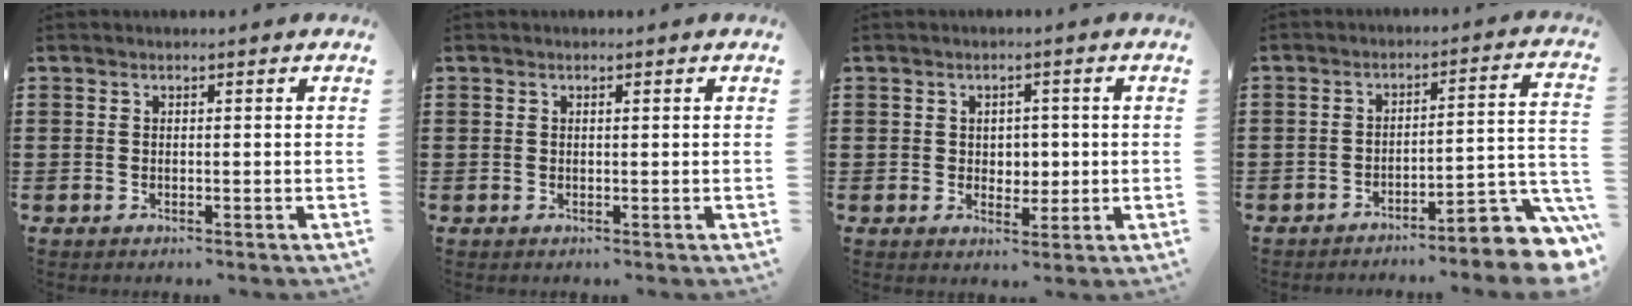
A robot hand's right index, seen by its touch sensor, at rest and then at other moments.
{"total": 0.5, "force": [0.2, 0.2, 0.4], "torque": [-0.008, 0.002, 0.004]}
{"total": 2.8, "force": [0.5, 2.5, 1.0], "torque": [-0.022, 0.008, 0.004]}
{"total": 6.7, "force": [-5.1, 1.0, 4.2], "torque": [-0.053, -0.006, -0.098]}